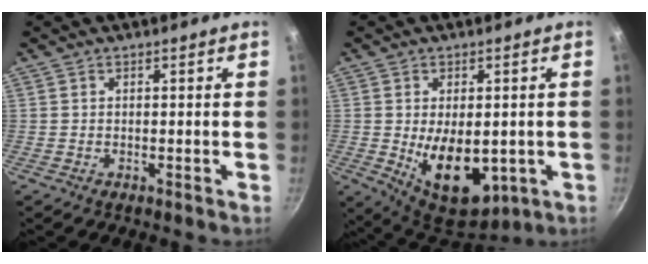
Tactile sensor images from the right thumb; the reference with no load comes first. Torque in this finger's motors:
{"motor_torque": [-0.22, 0.67, 1.37, -0.39, 0.16]}